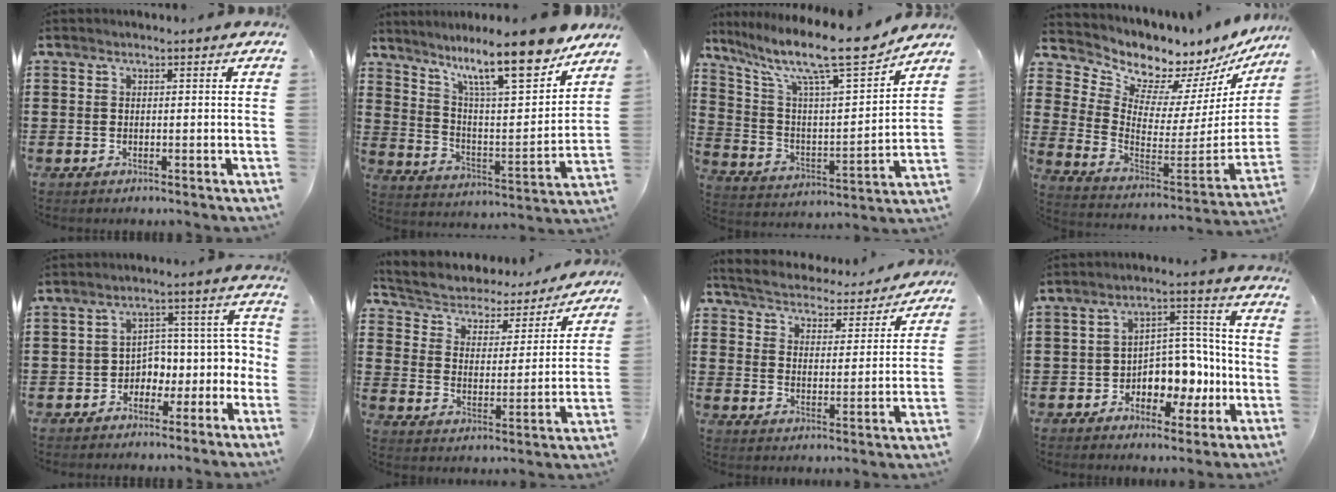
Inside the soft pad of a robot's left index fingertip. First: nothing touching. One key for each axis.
{"total": 13.5, "fx": 10.3, "fy": 2.3, "fz": 8.4, "tx": -0.160, "ty": -0.053, "tz": 0.171}
{"total": 13.2, "fx": 10.5, "fy": 1.5, "fz": 7.8, "tx": -0.166, "ty": -0.073, "tz": 0.170}
{"total": 6.2, "fx": 6.0, "fy": 1.6, "fz": 0.1, "tx": -0.048, "ty": -0.067, "tz": 0.101}
{"total": 4.0, "fx": -2.3, "fy": 3.1, "fz": 0.8, "tx": -0.030, "ty": -0.005, "tz": -0.051}
{"total": 3.6, "fx": 3.3, "fy": 1.4, "fz": 0.4, "tx": -0.032, "ty": -0.030, "tz": 0.047}
{"total": 3.9, "fx": 3.9, "fy": 0.1, "fz": 0.2, "tx": -0.030, "ty": -0.033, "tz": 0.060}
{"total": 6.9, "fx": -1.9, "fy": 5.4, "fz": 3.9, "tx": -0.062, "ty": 0.009, "tz": -0.035}